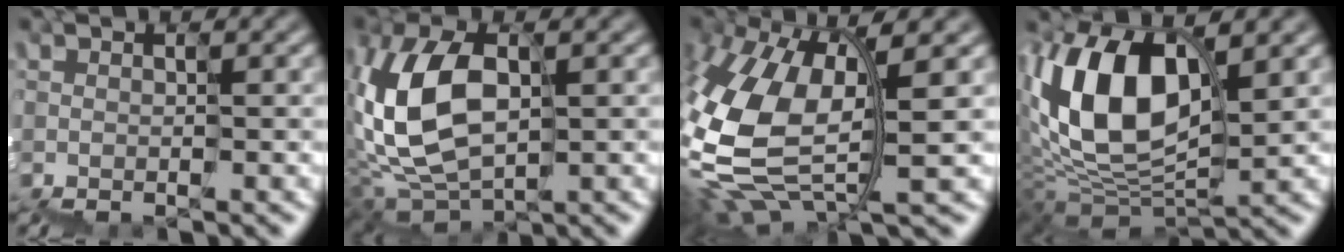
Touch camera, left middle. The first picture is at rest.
{"total": 7.7, "force": [1.1, 4.8, 5.9], "torque": [-0.163, 0.015, 0.020]}
{"total": 9.1, "force": [0.1, 4.6, 7.9], "torque": [-0.217, -0.014, 0.009]}
{"total": 9.6, "force": [2.4, 5.6, 7.5], "torque": [-0.163, 0.020, 0.037]}